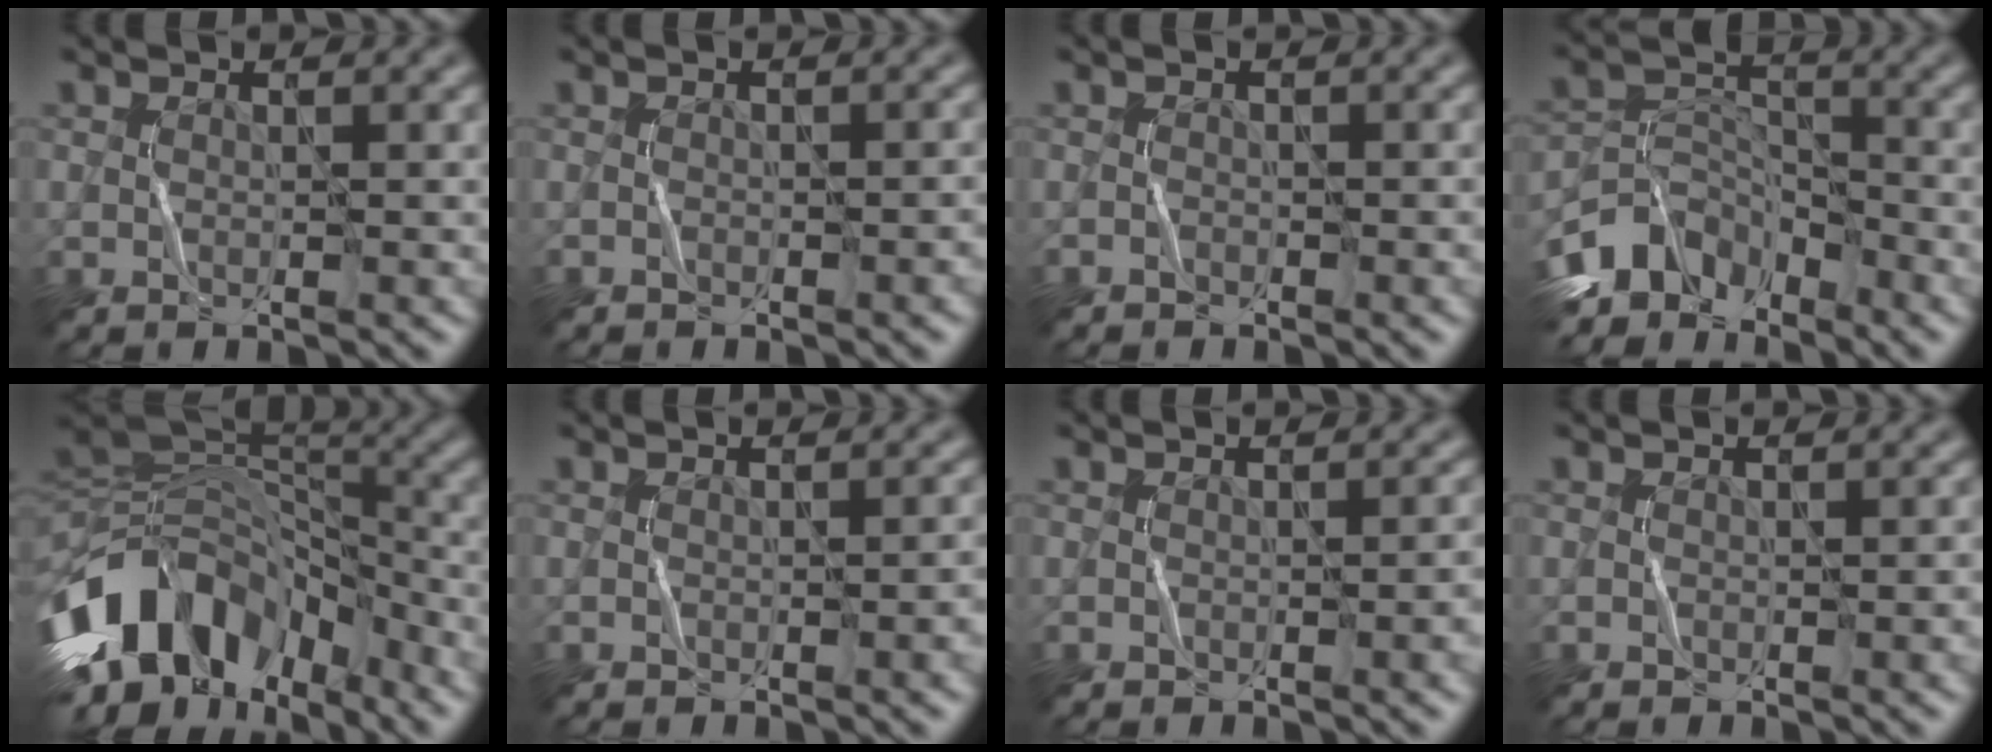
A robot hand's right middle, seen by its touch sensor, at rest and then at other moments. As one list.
[{"total": 1.4, "force": [-1.2, 0.4, 0.7], "torque": [0.002, 0.017, -0.014]}, {"total": 0.8, "force": [-0.8, 0.0, 0.0], "torque": [0.003, 0.011, -0.014]}, {"total": 5.1, "force": [-4.3, 2.6, 1.0], "torque": [-0.017, 0.003, -0.091]}, {"total": 11.8, "force": [-5.4, 7.6, 7.3], "torque": [-0.148, 0.021, -0.103]}, {"total": 2.9, "force": [-1.1, 1.2, 2.4], "torque": [-0.008, 0.018, -0.010]}, {"total": 3.4, "force": [-1.2, 1.4, 2.8], "torque": [-0.013, 0.017, -0.011]}, {"total": 1.2, "force": [-0.7, 0.4, 0.9], "torque": [-0.003, 0.011, -0.008]}]